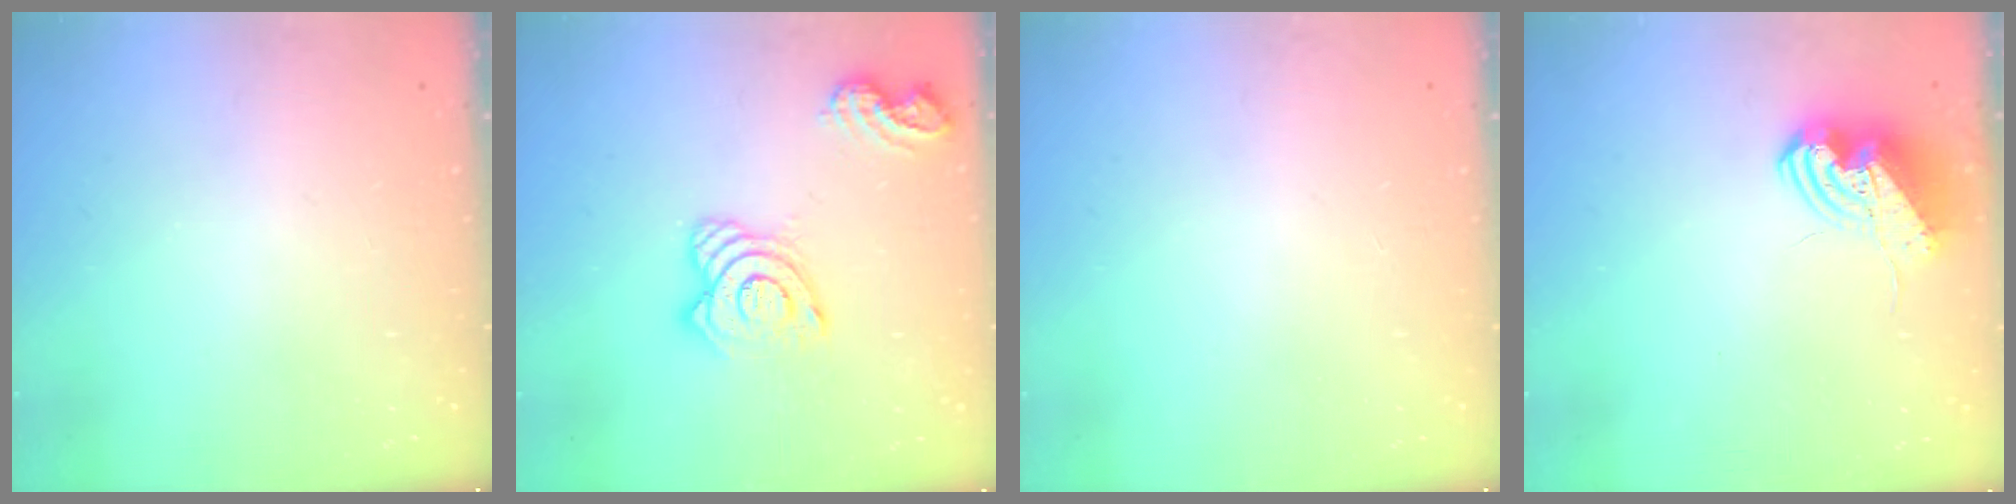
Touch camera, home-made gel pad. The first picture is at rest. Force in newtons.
{"total": 13.7, "press": 13.6, "slide": 1.2}
{"total": 0.0}
{"total": 10.1, "press": 10.1, "slide": 1.3}